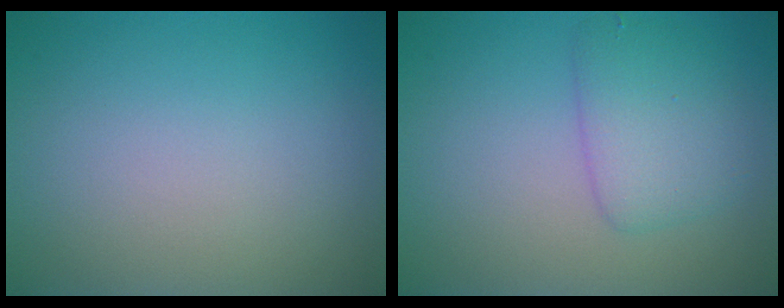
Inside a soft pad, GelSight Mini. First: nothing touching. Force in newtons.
{"total": 3.2, "press": 3.1, "slide": 0.1}